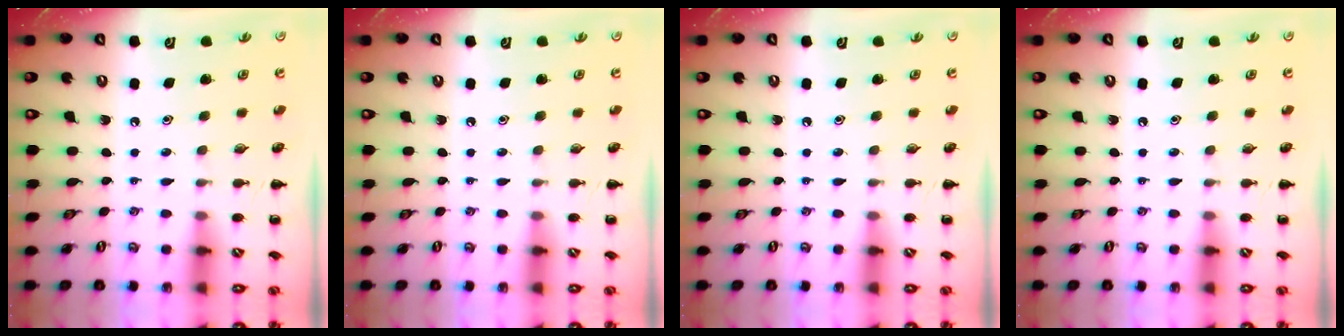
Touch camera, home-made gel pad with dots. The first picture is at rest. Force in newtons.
{"total": 0.0}
{"total": 0.0}
{"total": 0.0}